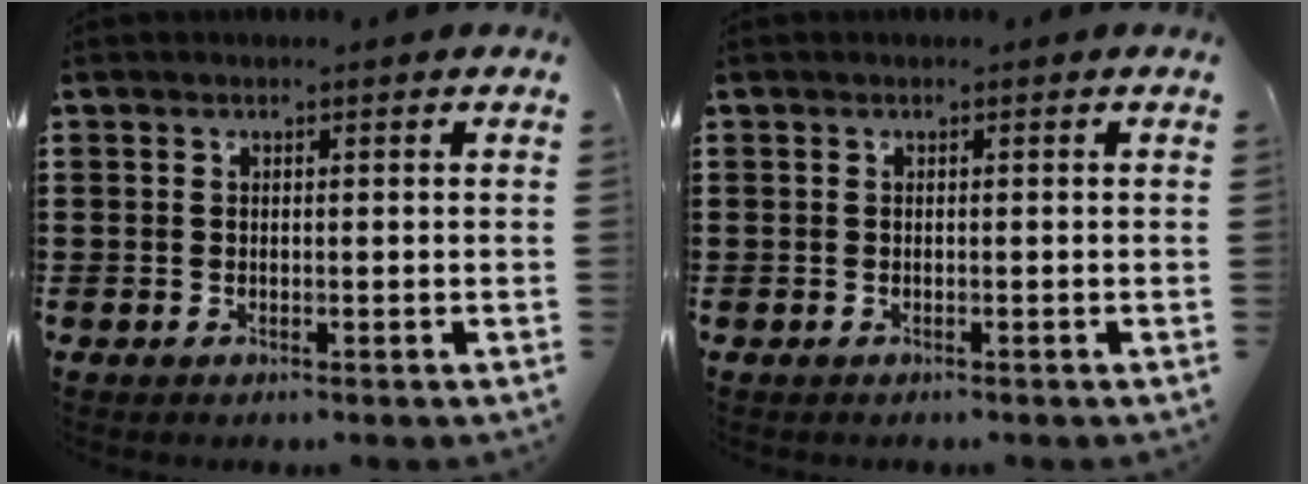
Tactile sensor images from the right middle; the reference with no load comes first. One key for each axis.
{"total": 0.0}